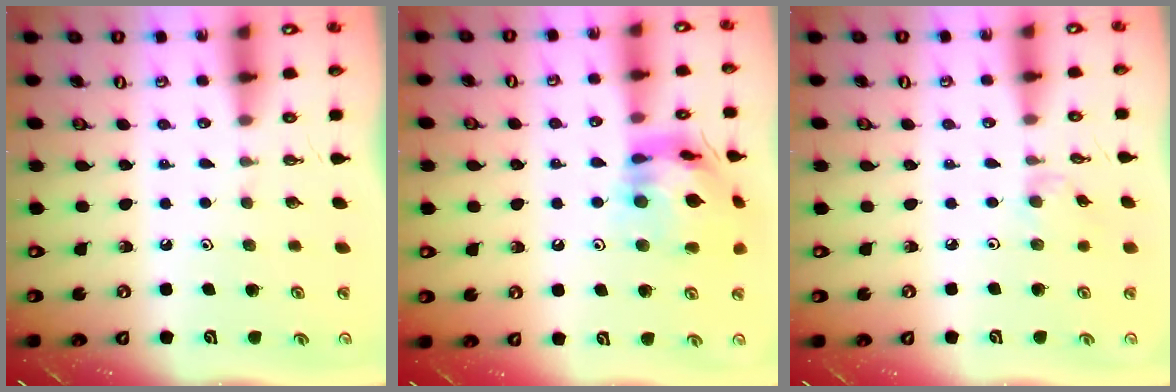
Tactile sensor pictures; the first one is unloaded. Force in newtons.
{"total": 17.5, "press": 17.4, "slide": 1.7}
{"total": 1.6, "press": 1.5, "slide": 0.4}